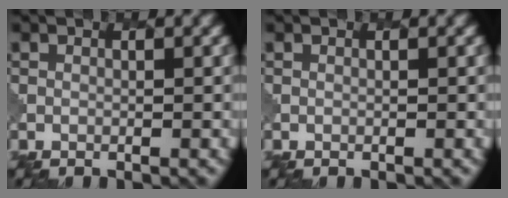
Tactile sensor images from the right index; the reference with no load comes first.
{"total": 0.0}